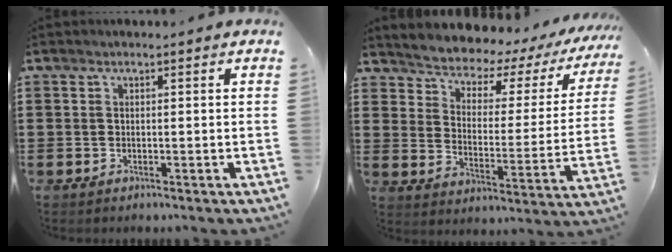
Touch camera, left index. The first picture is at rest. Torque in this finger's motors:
{"motor_torque": [1.99, 0.15, 1.05, 0.07]}